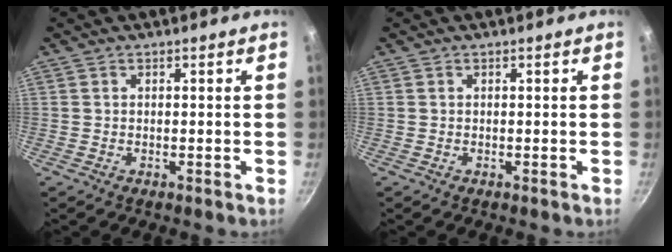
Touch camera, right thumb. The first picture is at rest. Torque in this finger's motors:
{"motor_torque": [-0.72, -0.24, -0.35, 0.50, -0.03]}